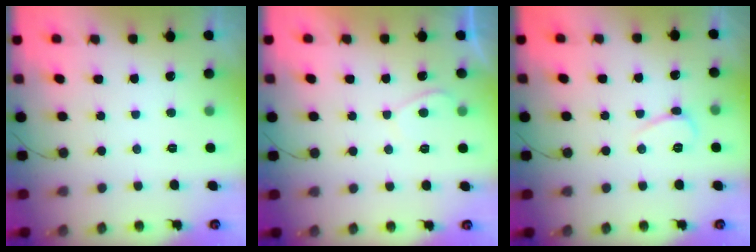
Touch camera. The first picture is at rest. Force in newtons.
{"total": 2.3, "press": 2.2, "slide": 0.4}
{"total": 3.6, "press": 3.6, "slide": 0.5}